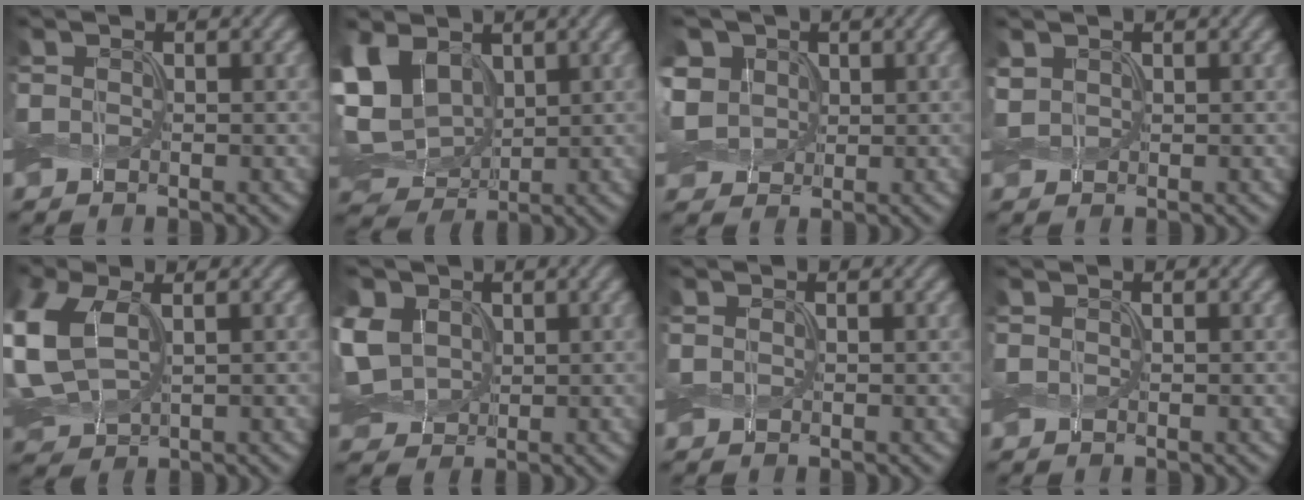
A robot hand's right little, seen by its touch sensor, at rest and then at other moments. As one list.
[{"total": 9.0, "force": [2.6, 6.2, 6.1], "torque": [-0.130, 0.005, 0.052]}, {"total": 4.9, "force": [1.4, 4.1, 2.3], "torque": [-0.083, 0.023, 0.015]}, {"total": 1.4, "force": [0.6, 1.1, 0.7], "torque": [-0.020, 0.006, 0.013]}, {"total": 7.7, "force": [1.0, 4.8, 5.9], "torque": [-0.168, 0.005, 0.025]}, {"total": 6.7, "force": [1.5, 5.2, 4.0], "torque": [-0.117, 0.017, 0.020]}, {"total": 0.0}, {"total": 0.0}]